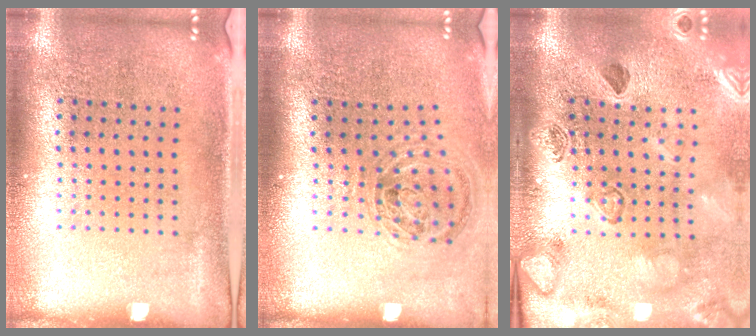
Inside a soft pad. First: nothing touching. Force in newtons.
{"total": 1.2, "press": 1.1, "slide": 0.4}
{"total": 2.5, "press": 2.4, "slide": 0.8}